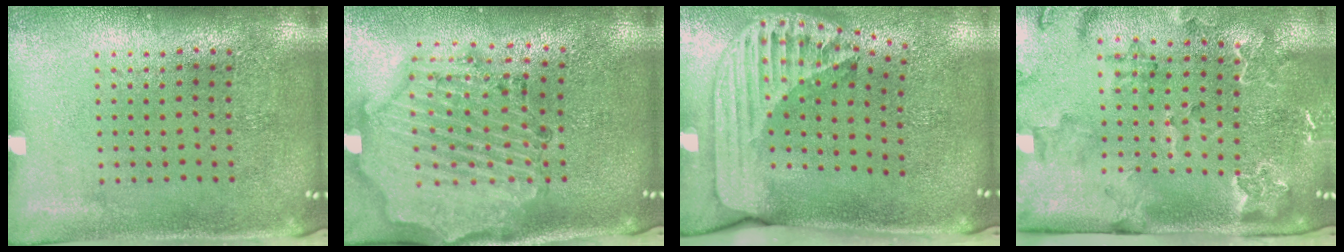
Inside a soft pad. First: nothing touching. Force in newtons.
{"total": 2.2, "press": 2.1, "slide": 0.6}
{"total": 2.6, "press": 1.8, "slide": 1.8}
{"total": 2.3, "press": 2.3, "slide": 0.2}